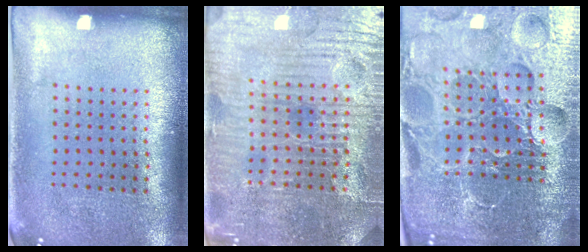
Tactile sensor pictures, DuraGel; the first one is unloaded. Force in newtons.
{"total": 4.8, "press": 4.7, "slide": 1.1}
{"total": 6.7, "press": 5.9, "slide": 3.2}